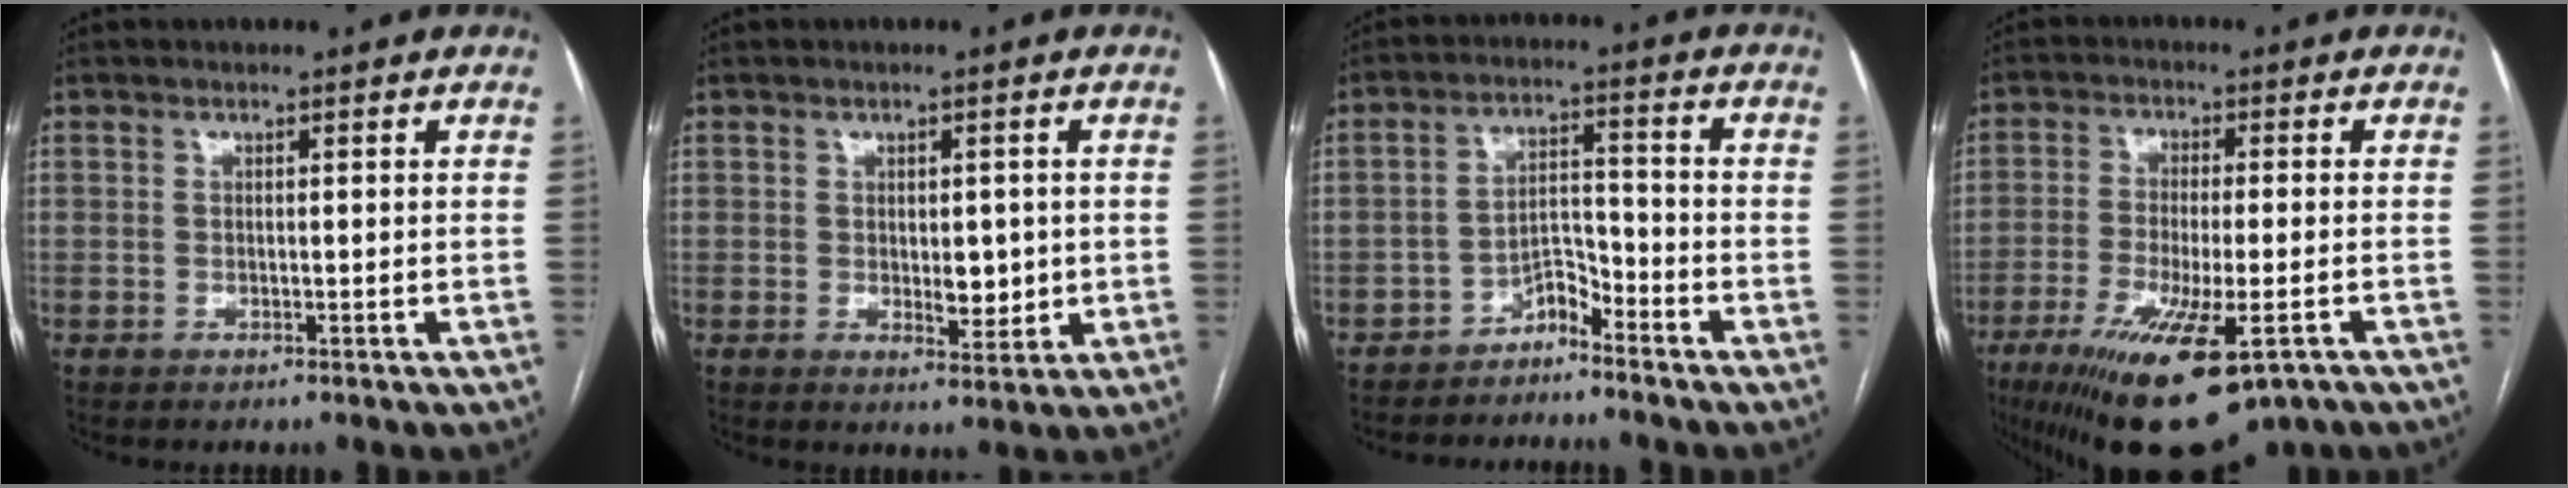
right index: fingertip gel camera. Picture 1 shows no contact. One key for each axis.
{"total": 4.2, "fx": 0.0, "fy": 2.2, "fz": 3.6, "tx": -0.045, "ty": -0.003, "tz": 0.010}
{"total": 3.9, "fx": -3.5, "fy": 1.2, "fz": 1.0, "tx": -0.007, "ty": 0.008, "tz": -0.063}
{"total": 17.0, "fx": -9.9, "fy": 4.1, "fz": 13.2, "tx": -0.213, "ty": -0.042, "tz": -0.152}